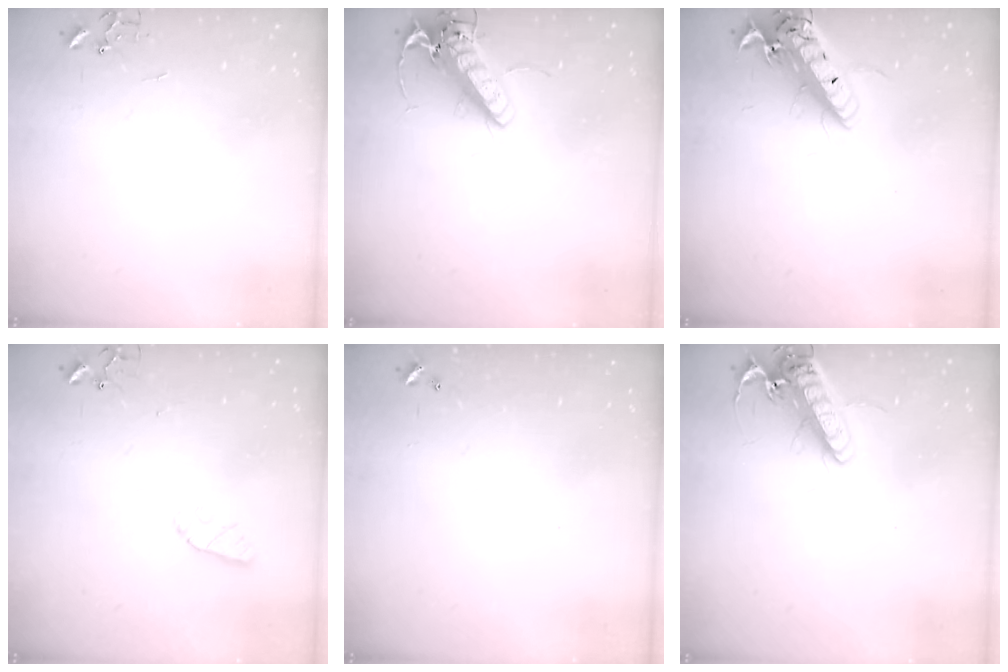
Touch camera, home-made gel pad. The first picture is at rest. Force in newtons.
{"total": 14.8, "press": 14.5, "slide": 2.9}
{"total": 17.4, "press": 16.9, "slide": 4.1}
{"total": 4.4, "press": 4.4, "slide": 0.6}
{"total": 0.0}
{"total": 15.7, "press": 15.5, "slide": 2.4}